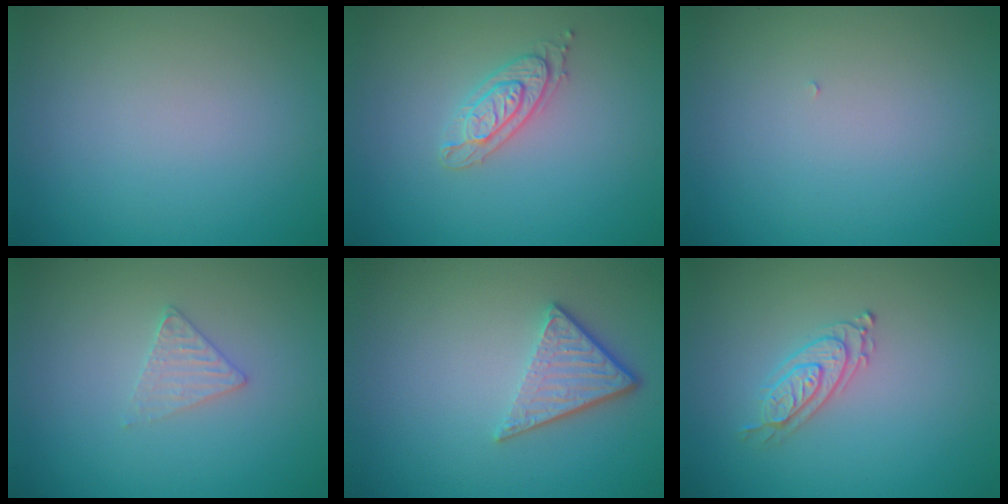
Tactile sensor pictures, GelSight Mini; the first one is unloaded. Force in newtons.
{"total": 2.2, "press": 2.1, "slide": 0.5}
{"total": 0.0}
{"total": 1.6, "press": 1.6, "slide": 0.2}
{"total": 3.7, "press": 2.7, "slide": 2.5}
{"total": 2.3, "press": 2.1, "slide": 0.9}